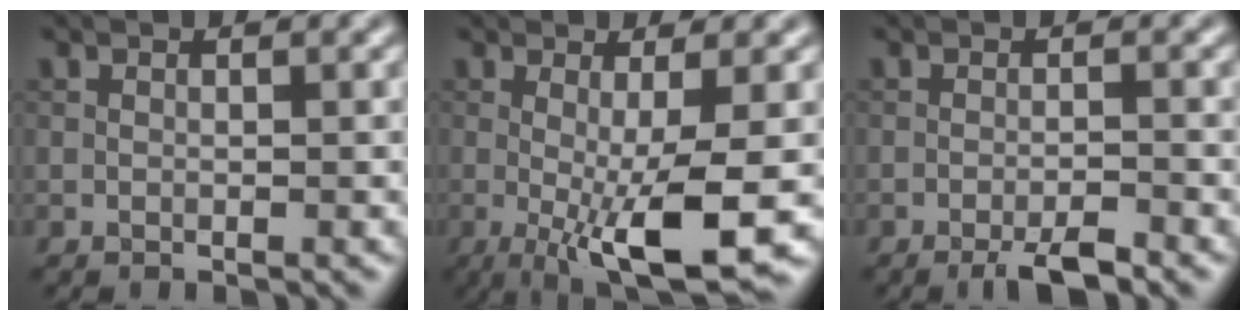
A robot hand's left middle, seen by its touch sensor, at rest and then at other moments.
{"total": 8.2, "force": [-1.7, 1.7, 7.9], "torque": [-0.122, -0.020, -0.025]}
{"total": 2.8, "force": [-2.0, 0.3, 2.0], "torque": [-0.032, -0.002, -0.039]}